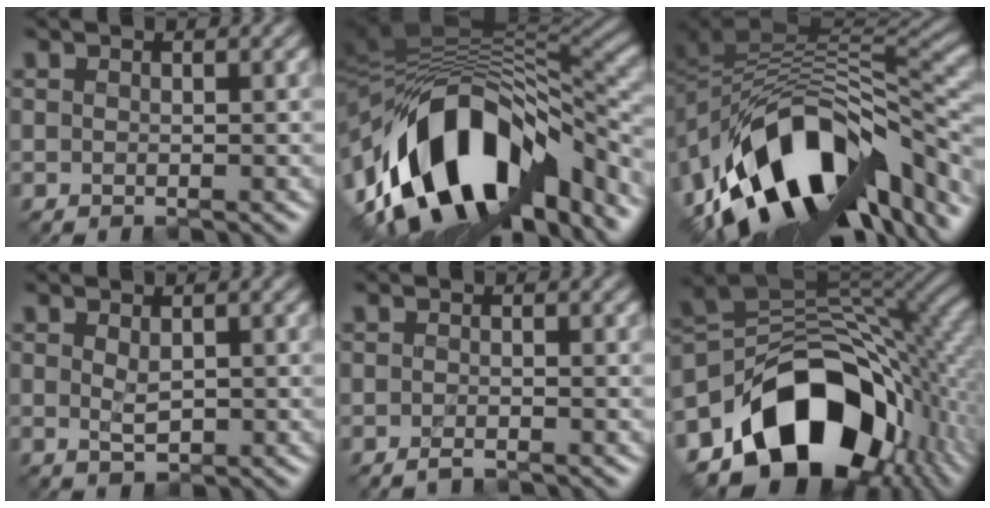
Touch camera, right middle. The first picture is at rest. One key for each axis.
{"total": 14.8, "fx": -6.8, "fy": 7.8, "fz": 10.6, "tx": -0.182, "ty": 0.013, "tz": -0.114}
{"total": 14.3, "fx": -6.8, "fy": 8.2, "fz": 9.6, "tx": -0.173, "ty": 0.009, "tz": -0.110}
{"total": 1.1, "fx": 0.3, "fy": 0.6, "fz": 0.9, "tx": -0.022, "ty": -0.002, "tz": 0.010}
{"total": 1.2, "fx": -1.0, "fy": 0.2, "fz": 0.7, "tx": -0.016, "ty": -0.002, "tz": -0.019}
{"total": 15.2, "fx": -7.5, "fy": 10.1, "fz": 8.5, "tx": -0.133, "ty": 0.000, "tz": -0.127}